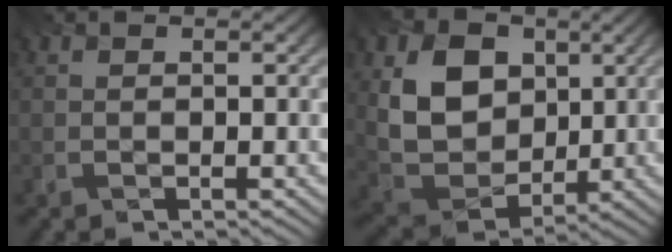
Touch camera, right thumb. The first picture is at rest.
{"total": 10.4, "force": [1.7, 8.1, 6.3], "torque": [-0.153, -0.008, 0.022]}